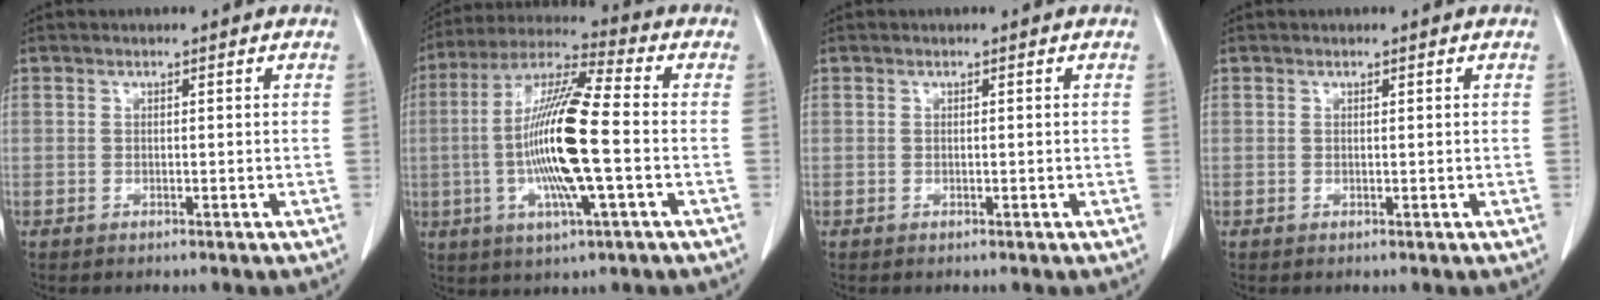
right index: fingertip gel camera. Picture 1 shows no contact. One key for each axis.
{"total": 15.7, "fx": -2.1, "fy": 1.0, "fz": 15.6, "tx": -0.306, "ty": -0.003, "tz": -0.045}
{"total": 0.0}
{"total": 0.0}